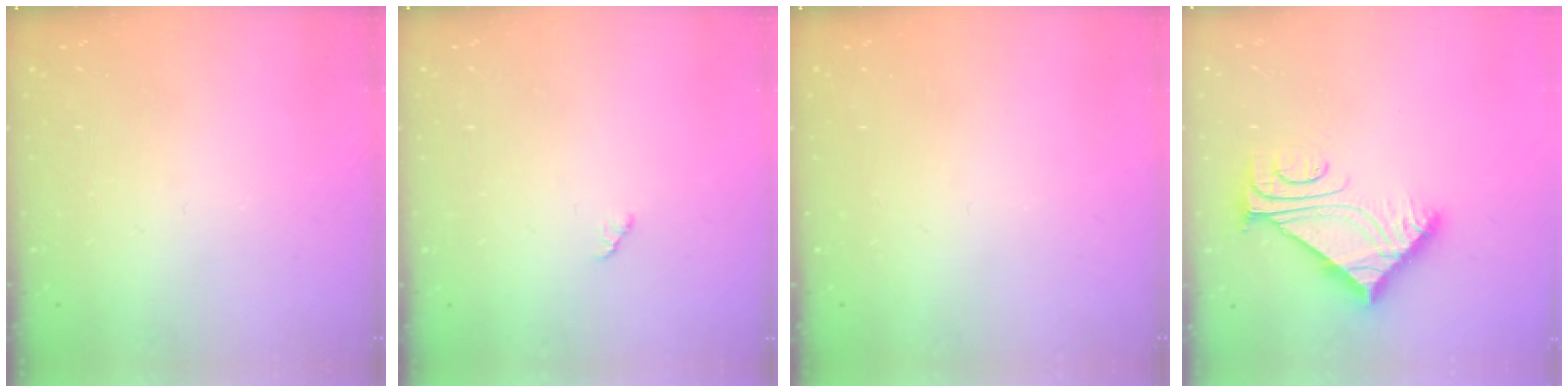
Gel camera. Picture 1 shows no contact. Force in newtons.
{"total": 2.1, "press": 2.1, "slide": 0.3}
{"total": 0.0}
{"total": 8.8, "press": 8.7, "slide": 0.9}